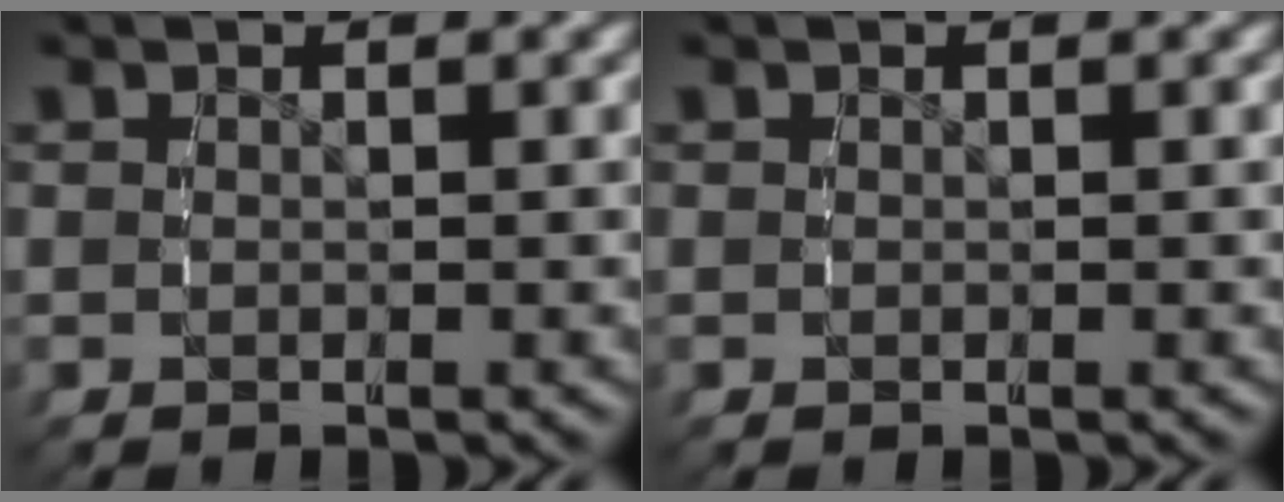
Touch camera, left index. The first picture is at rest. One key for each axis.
{"total": 0.0}